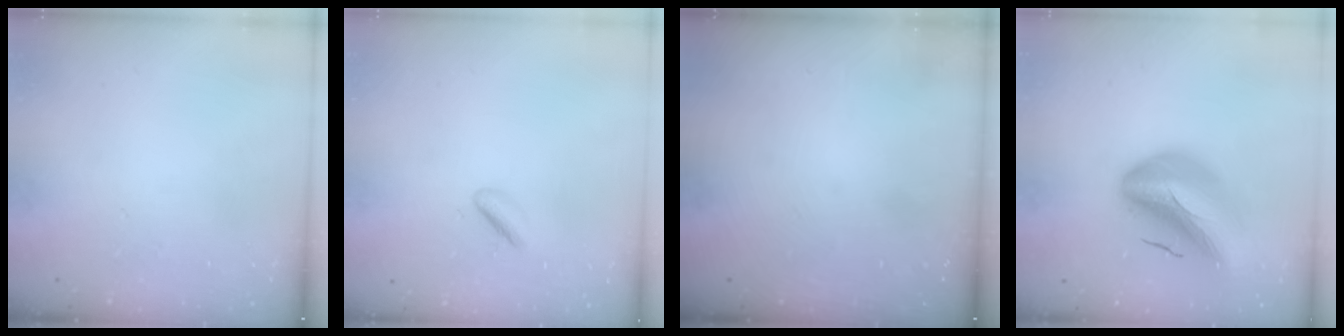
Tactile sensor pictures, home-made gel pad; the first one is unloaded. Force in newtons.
{"total": 2.3, "press": 2.2, "slide": 0.8}
{"total": 0.0}
{"total": 17.0, "press": 16.2, "slide": 5.0}